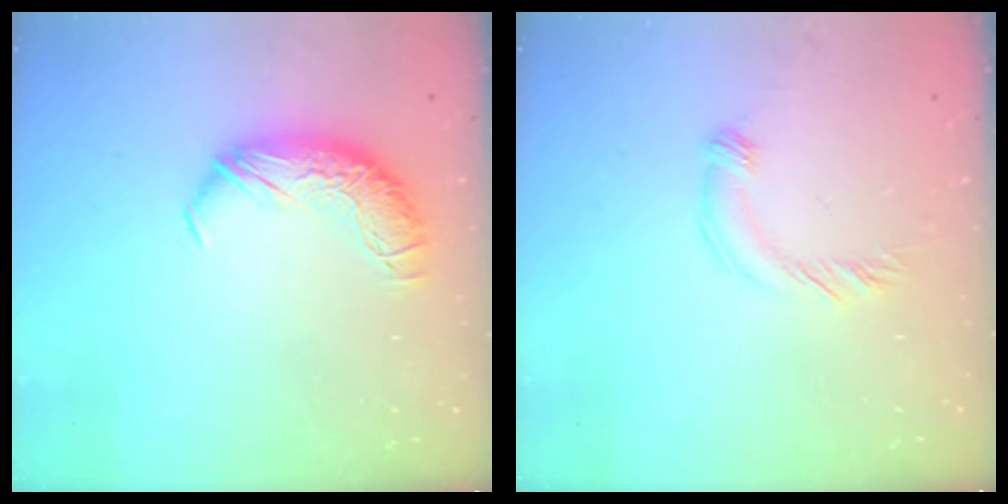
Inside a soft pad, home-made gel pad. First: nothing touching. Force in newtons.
{"total": 3.3, "press": 3.2, "slide": 0.7}